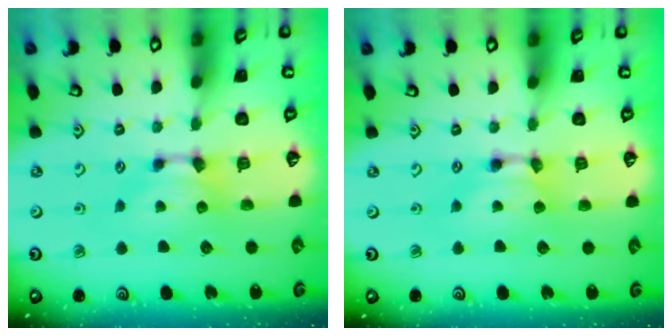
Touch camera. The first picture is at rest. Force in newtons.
{"total": 1.6, "press": 1.6, "slide": 0.1}